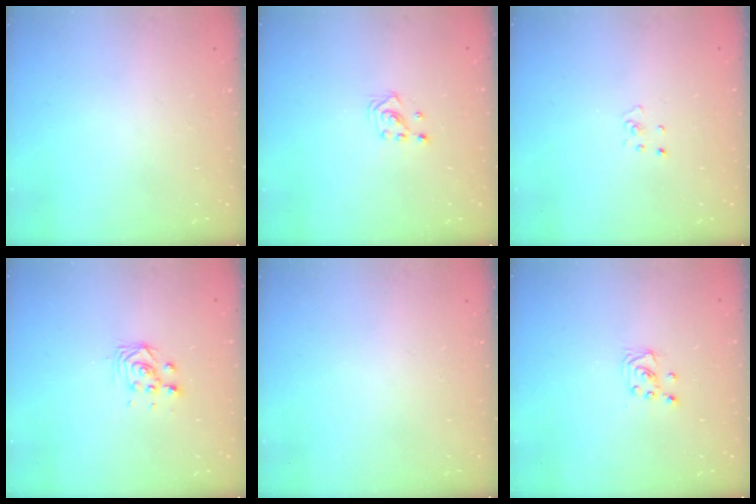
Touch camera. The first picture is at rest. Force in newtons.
{"total": 2.6, "press": 2.6, "slide": 0.3}
{"total": 2.3, "press": 2.3, "slide": 0.2}
{"total": 3.1, "press": 3.1, "slide": 0.0}
{"total": 0.0}
{"total": 2.0, "press": 2.0, "slide": 0.2}